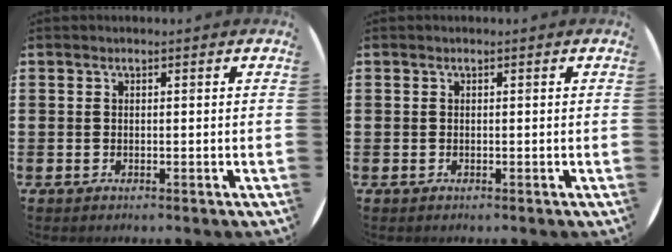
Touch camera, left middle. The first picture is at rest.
{"total": 0.0}